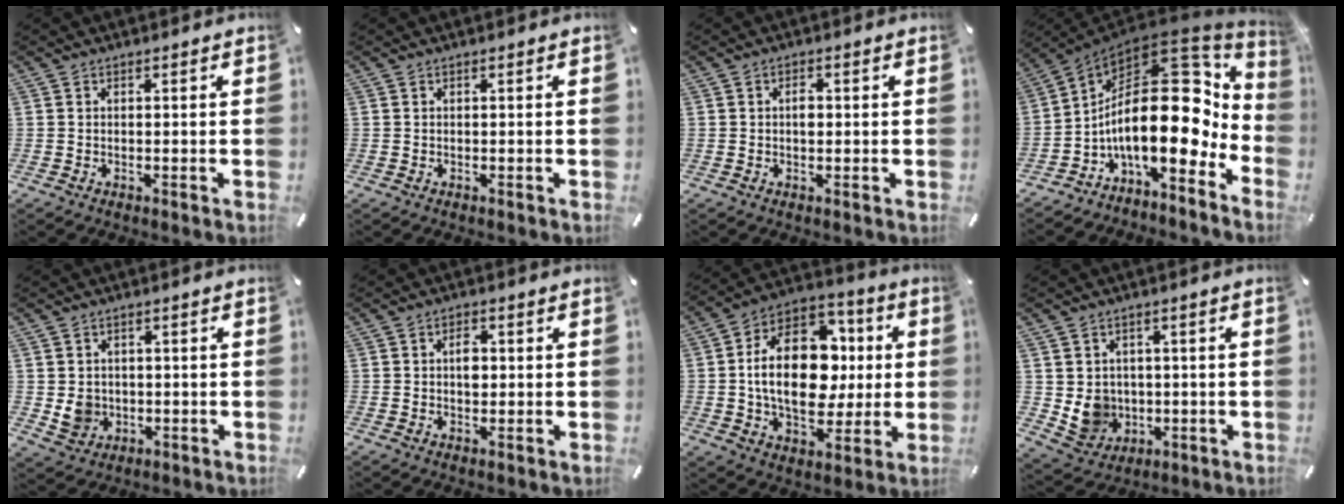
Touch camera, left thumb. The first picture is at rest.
{"total": 0.0}
{"total": 2.1, "force": [0.1, 1.1, 1.7], "torque": [-0.019, -0.004, -0.003]}
{"total": 25.9, "force": [2.4, 13.4, 22.0], "torque": [-0.361, -0.056, 0.050]}
{"total": 5.1, "force": [-0.3, 4.8, 1.6], "torque": [-0.025, -0.004, -0.008]}
{"total": 3.5, "force": [0.4, 2.2, 2.8], "torque": [-0.032, -0.004, 0.001]}
{"total": 21.5, "force": [0.8, 14.8, 15.5], "torque": [-0.279, 0.003, 0.017]}
{"total": 7.8, "force": [0.6, 7.6, 1.6], "torque": [-0.037, -0.014, 0.016]}